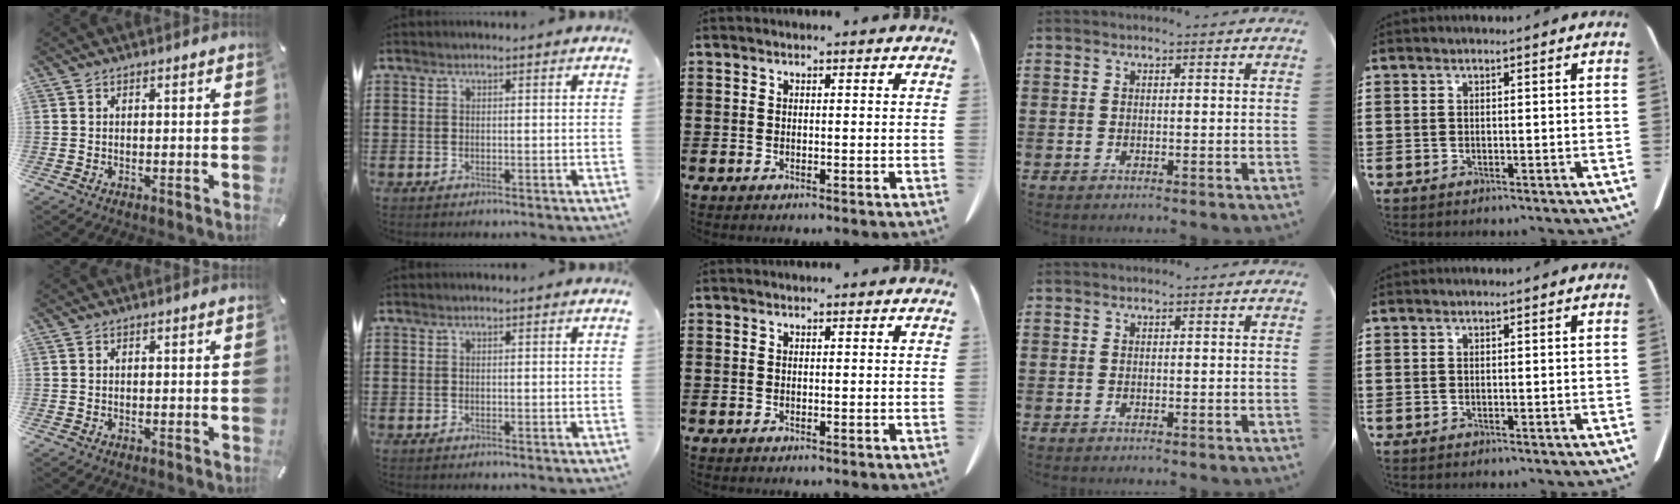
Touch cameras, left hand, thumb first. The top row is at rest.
{}